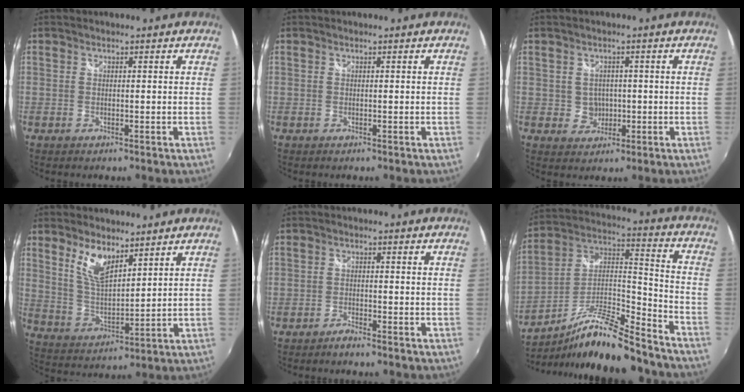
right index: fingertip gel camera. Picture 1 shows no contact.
{"total": 0.0}
{"total": 3.5, "force": [-0.1, 3.4, 0.8], "torque": [-0.017, 0.008, 0.005]}
{"total": 8.3, "force": [5.2, 3.2, 5.6], "torque": [-0.106, -0.002, 0.106]}
{"total": 1.8, "force": [-1.7, 0.2, 0.5], "torque": [-0.020, -0.003, -0.034]}
{"total": 17.3, "force": [-13.5, 2.8, 10.5], "torque": [-0.191, 0.003, -0.235]}